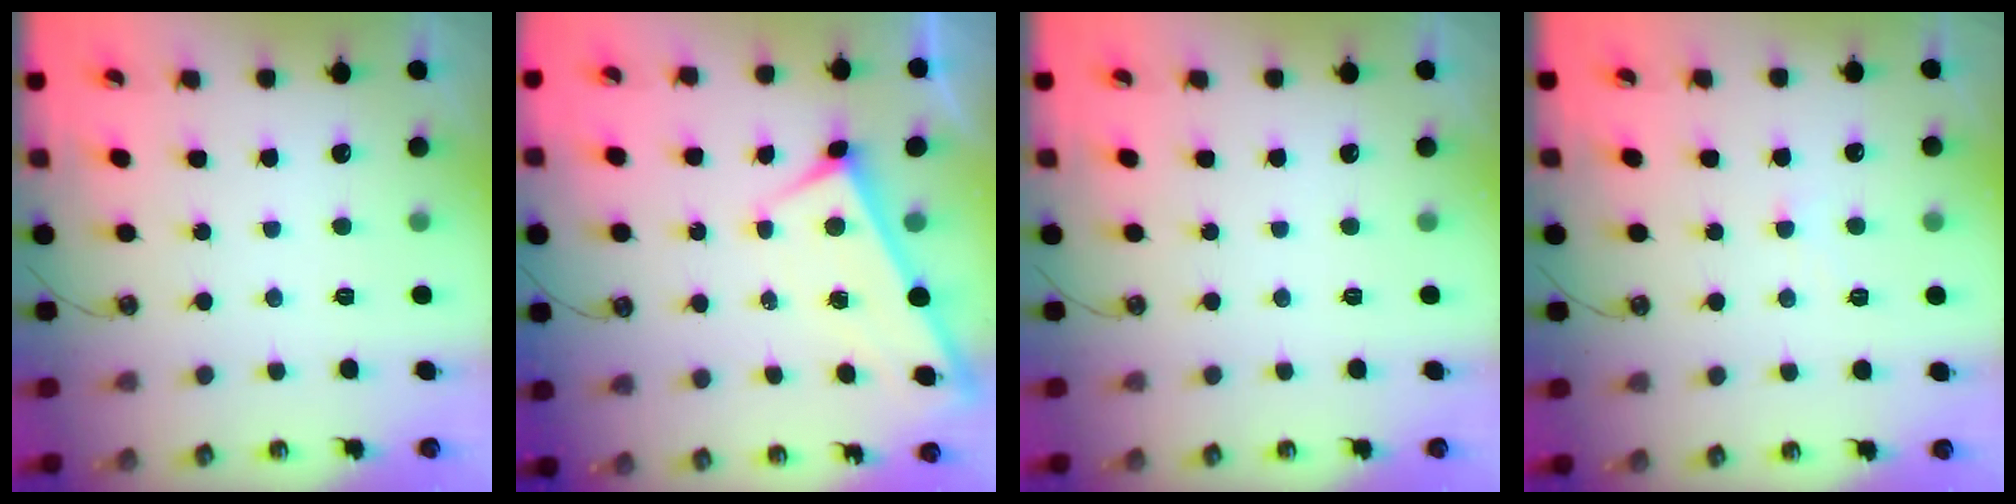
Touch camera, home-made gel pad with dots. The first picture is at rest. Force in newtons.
{"total": 1.4, "press": 1.3, "slide": 0.5}
{"total": 0.0}
{"total": 0.9, "press": 0.9, "slide": 0.1}